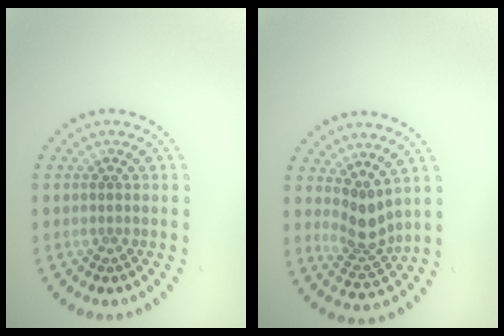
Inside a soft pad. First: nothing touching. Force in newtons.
{"total": 2.8, "press": 2.0, "slide": 2.0}